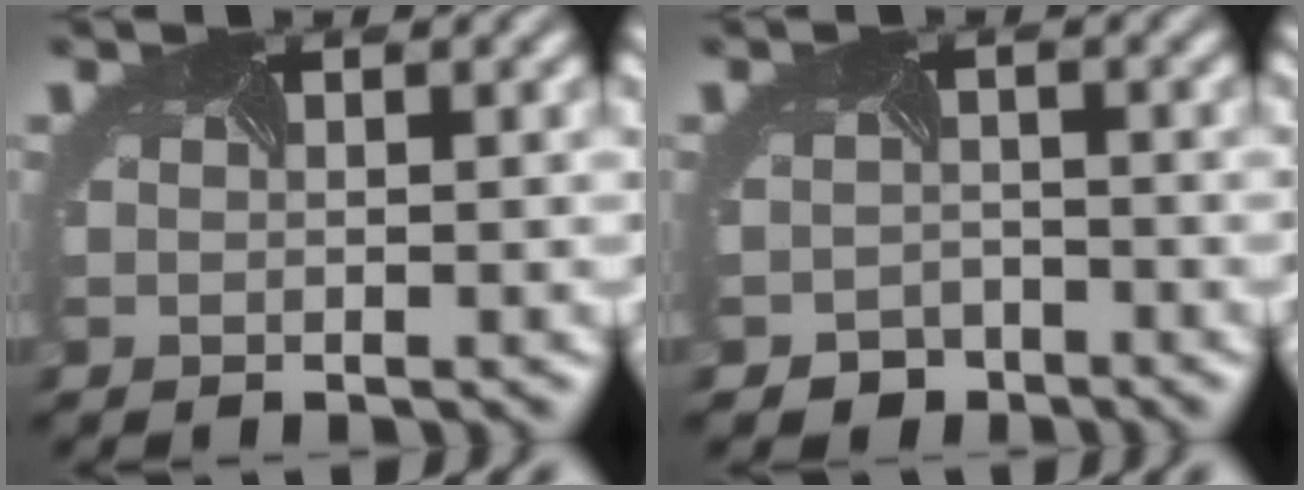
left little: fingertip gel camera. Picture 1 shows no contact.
{"total": 3.2, "force": [-2.5, 2.0, 0.0], "torque": [0.008, -0.007, -0.039]}